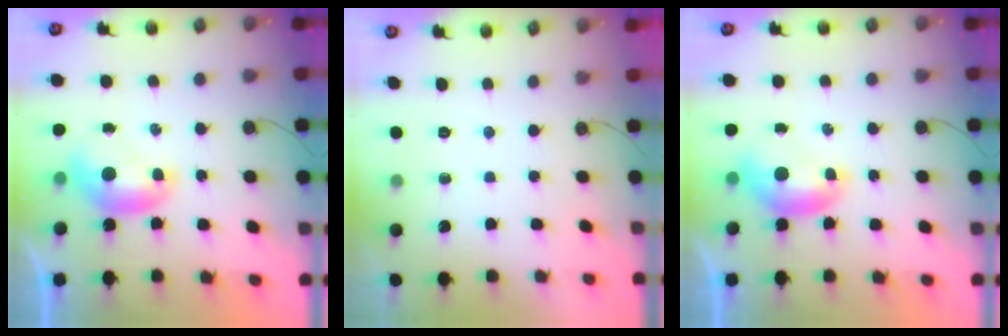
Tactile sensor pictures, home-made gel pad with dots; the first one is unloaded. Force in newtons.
{"total": 0.0}
{"total": 0.0}